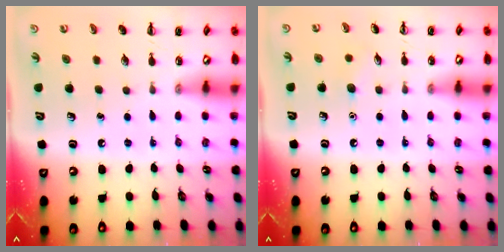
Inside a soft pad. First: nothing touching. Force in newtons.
{"total": 4.9, "press": 4.7, "slide": 1.5}